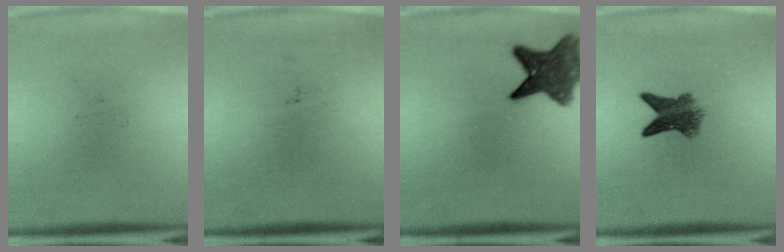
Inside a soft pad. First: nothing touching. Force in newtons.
{"total": 0.0}
{"total": 8.3}
{"total": 5.0}